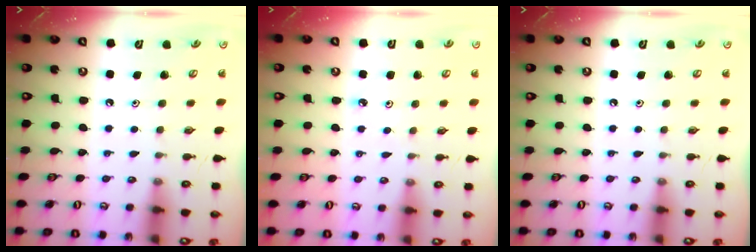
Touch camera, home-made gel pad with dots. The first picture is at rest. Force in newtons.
{"total": 2.3, "press": 2.3, "slide": 0.2}
{"total": 0.0}